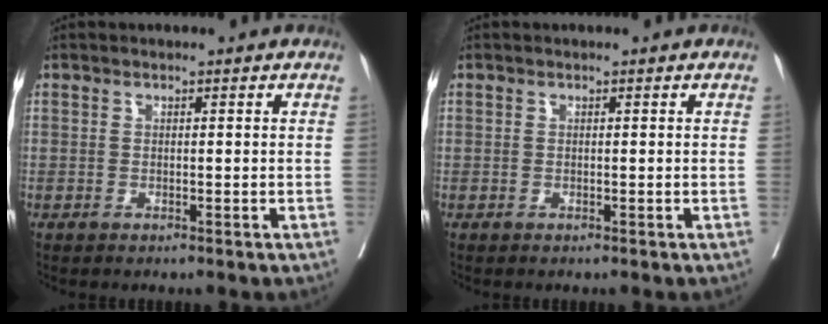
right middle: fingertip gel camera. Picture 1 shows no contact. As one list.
[{"total": 0.0}]